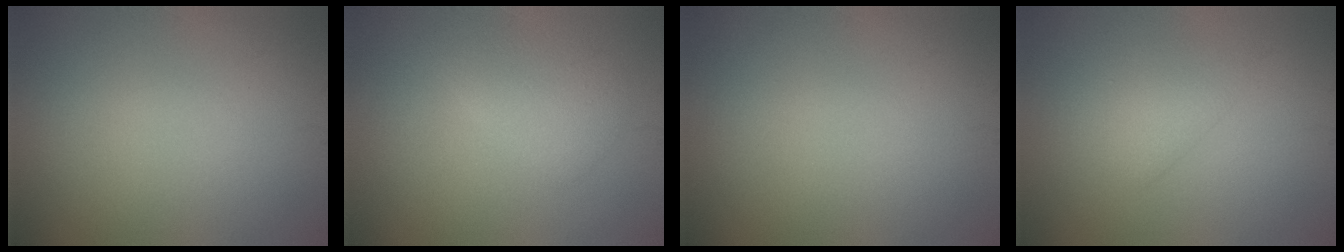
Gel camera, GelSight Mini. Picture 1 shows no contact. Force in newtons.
{"total": 2.3, "press": 2.3, "slide": 0.0}
{"total": 0.0}
{"total": 2.2, "press": 2.2, "slide": 0.2}